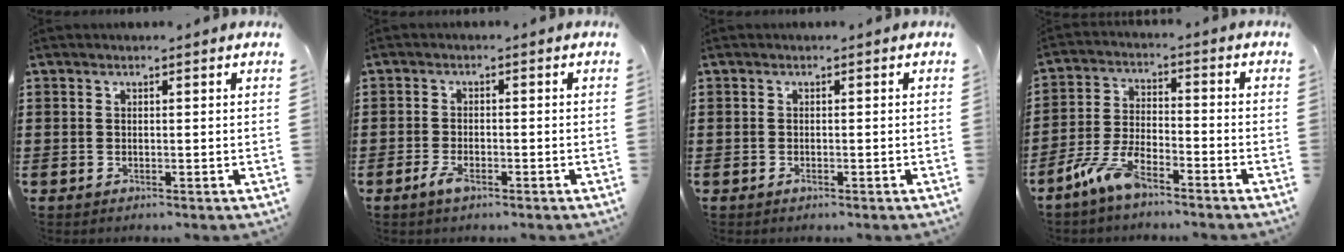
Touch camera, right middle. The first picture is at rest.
{"total": 2.8, "force": [-1.6, 1.1, 2.1], "torque": [-0.058, -0.006, -0.035]}
{"total": 0.6, "force": [-0.4, 0.3, 0.3], "torque": [-0.005, -0.002, -0.008]}
{"total": 6.8, "force": [-5.2, 1.8, 4.0], "torque": [-0.100, -0.003, -0.103]}